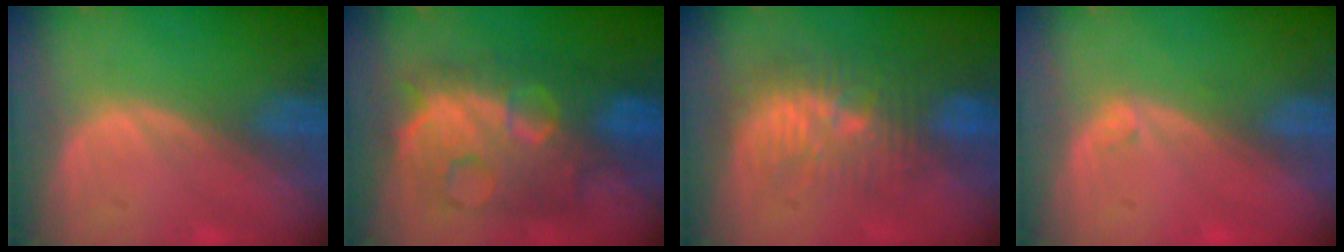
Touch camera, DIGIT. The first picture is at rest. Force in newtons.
{"total": 11.9, "press": 11.9, "slide": 1.2}
{"total": 9.2, "press": 8.9, "slide": 2.6}
{"total": 0.6, "press": 0.6, "slide": 0.2}